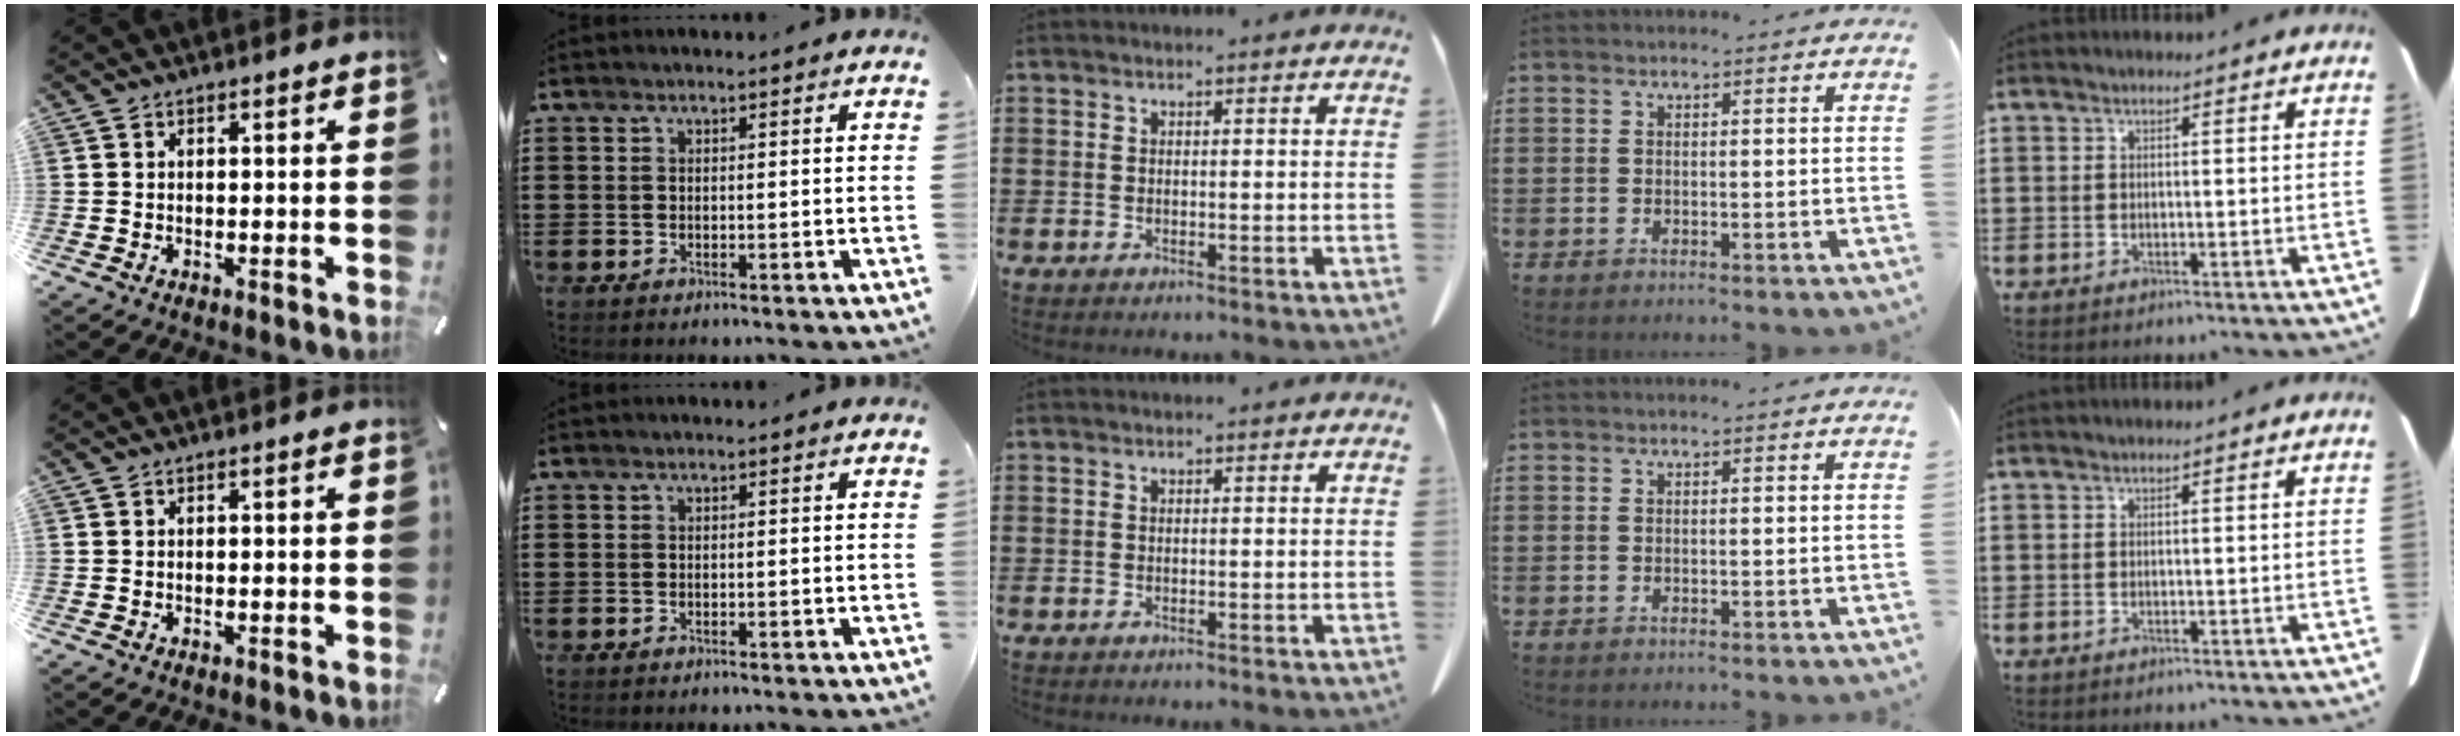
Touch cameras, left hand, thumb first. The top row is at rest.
{}